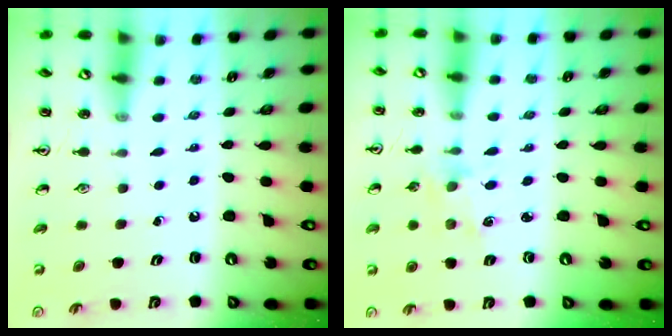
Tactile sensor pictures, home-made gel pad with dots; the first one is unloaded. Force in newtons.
{"total": 1.5, "press": 1.5, "slide": 0.1}